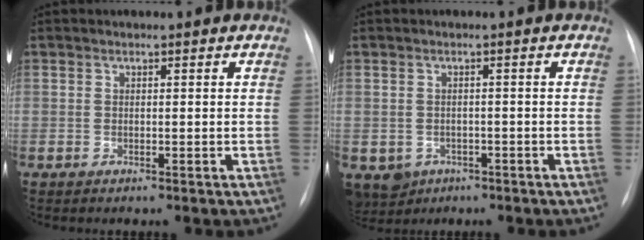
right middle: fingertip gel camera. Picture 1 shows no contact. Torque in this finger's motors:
{"motor_torque": [0.15, -0.17, 0.00, 0.01]}